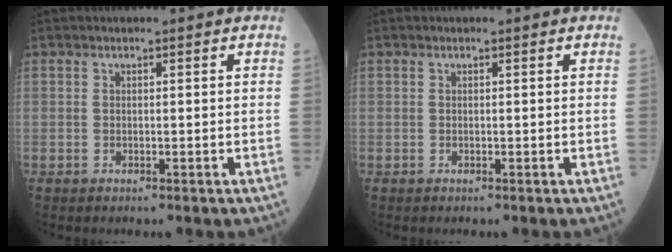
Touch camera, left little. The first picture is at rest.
{"total": 0.0}